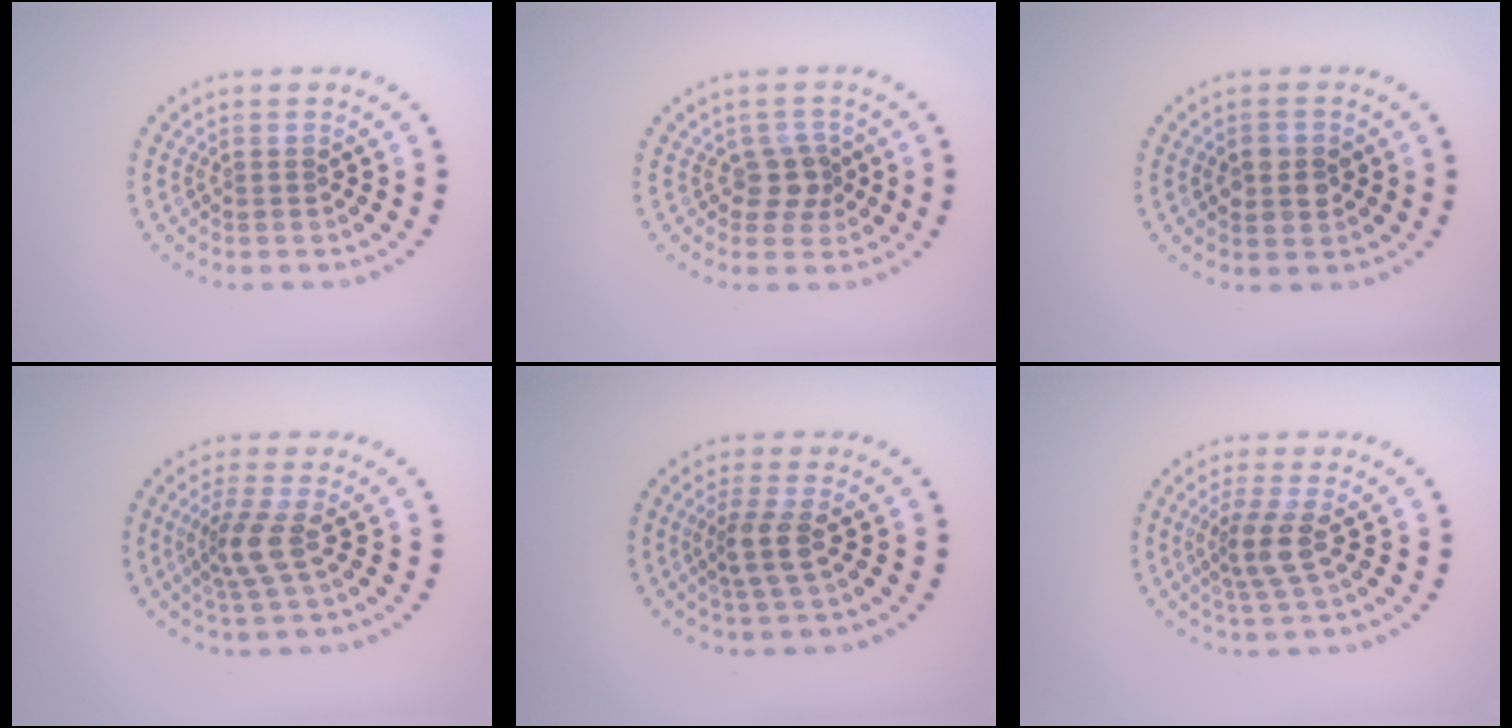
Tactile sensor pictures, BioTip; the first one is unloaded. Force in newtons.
{"total": 2.3, "press": 1.8, "slide": 1.3}
{"total": 2.5, "press": 2.4, "slide": 0.5}
{"total": 2.8, "press": 2.0, "slide": 2.0}
{"total": 2.5, "press": 2.0, "slide": 1.5}
{"total": 2.8, "press": 2.2, "slide": 1.8}